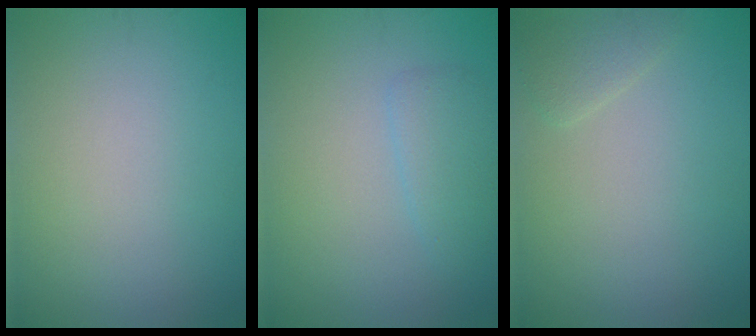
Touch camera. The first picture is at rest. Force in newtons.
{"total": 1.9, "press": 1.9, "slide": 0.1}
{"total": 1.3, "press": 1.3, "slide": 0.2}